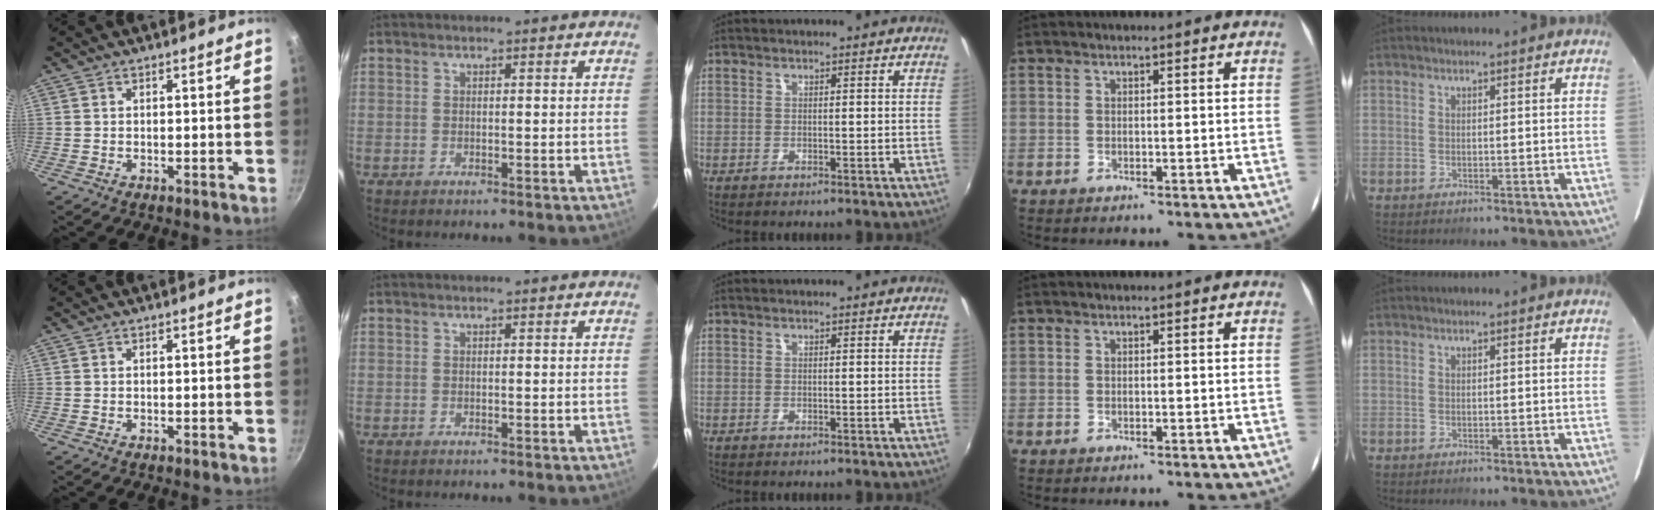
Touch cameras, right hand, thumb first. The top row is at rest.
{}